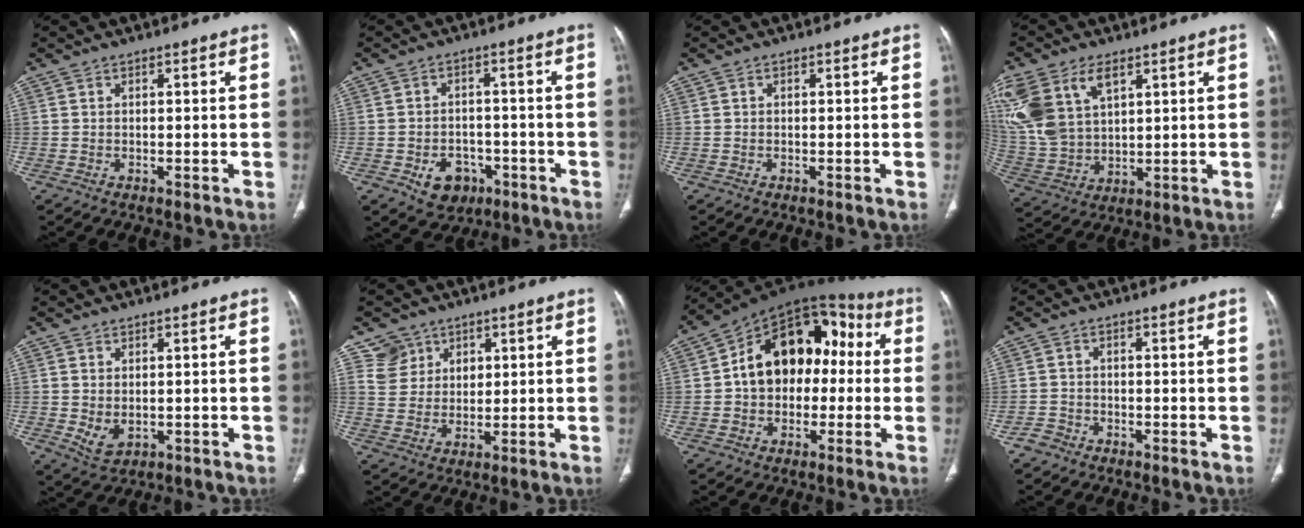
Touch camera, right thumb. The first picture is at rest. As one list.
[{"total": 7.2, "force": [-3.0, 5.6, 3.4], "torque": [-0.030, 0.024, -0.035]}, {"total": 0.0}, {"total": 17.7, "force": [7.8, 10.9, 11.6], "torque": [-0.267, -0.009, 0.161]}, {"total": 3.8, "force": [-0.3, 2.5, 2.9], "torque": [-0.054, -0.008, 0.009]}, {"total": 6.3, "force": [3.5, 5.2, 0.2], "torque": [0.027, -0.026, 0.074]}, {"total": 18.3, "force": [0.8, 12.7, 13.2], "torque": [-0.157, 0.054, 0.001]}, {"total": 3.9, "force": [-2.8, 2.5, 0.9], "torque": [-0.016, 0.021, -0.050]}]